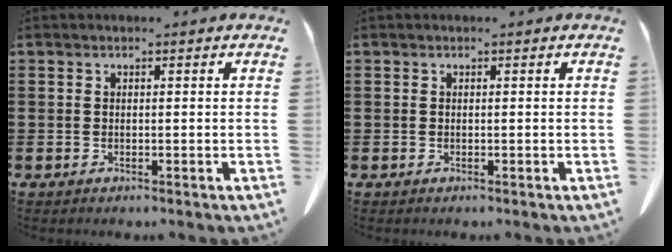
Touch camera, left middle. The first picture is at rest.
{"total": 0.0}